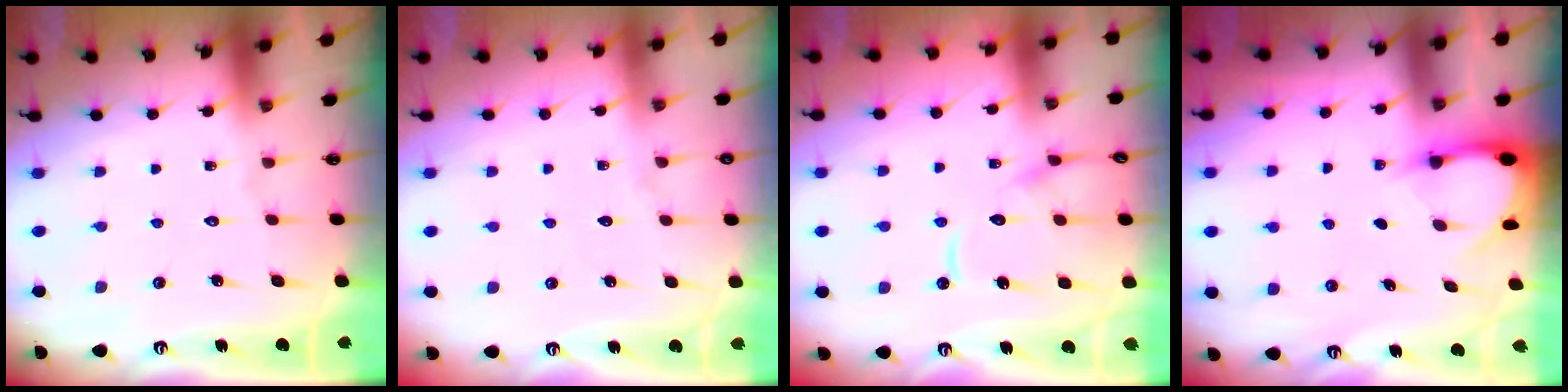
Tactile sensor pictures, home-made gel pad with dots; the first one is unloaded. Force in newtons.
{"total": 3.3, "press": 3.3, "slide": 0.6}
{"total": 12.7, "press": 12.7, "slide": 1.2}
{"total": 2.9, "press": 2.9, "slide": 0.3}